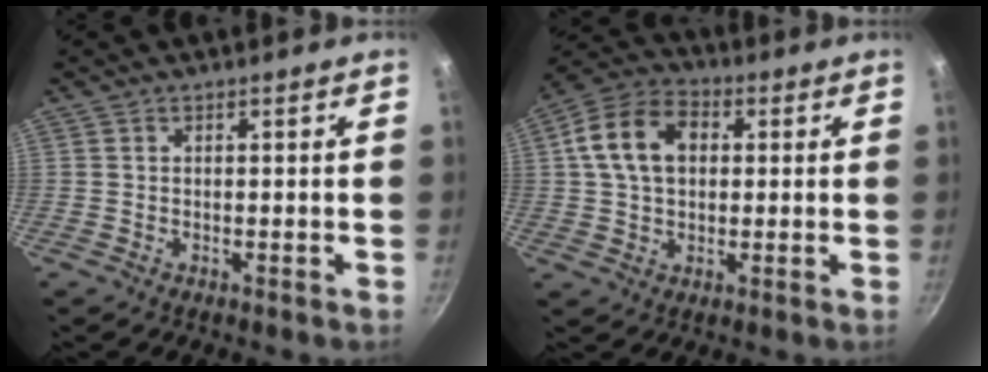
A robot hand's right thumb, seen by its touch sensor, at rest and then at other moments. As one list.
[{"total": 12.4, "force": [2.4, 8.7, 8.5], "torque": [-0.133, 0.019, 0.026]}]